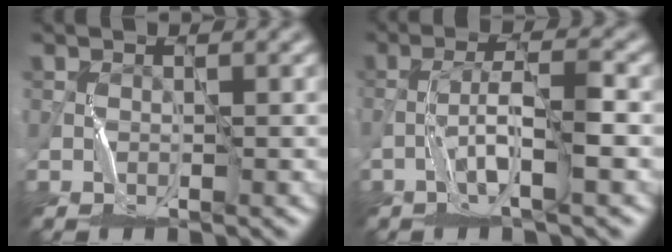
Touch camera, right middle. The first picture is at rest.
{"total": 3.6, "force": [-1.6, -0.2, 3.2], "torque": [-0.064, 0.013, -0.034]}